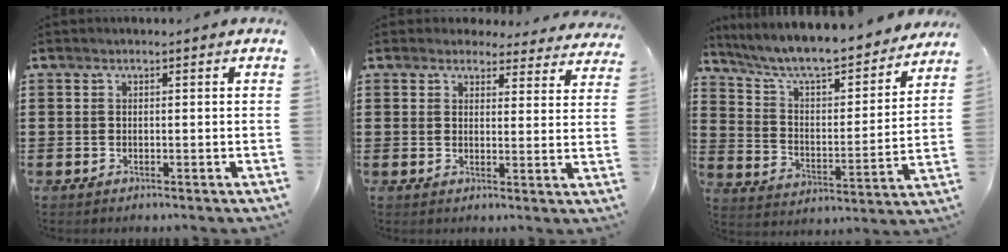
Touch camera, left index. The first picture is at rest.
{"total": 3.6, "force": [3.4, 1.1, 0.6], "torque": [-0.017, -0.012, 0.061]}
{"total": 7.2, "force": [6.6, 0.6, 2.9], "torque": [-0.087, -0.054, 0.107]}